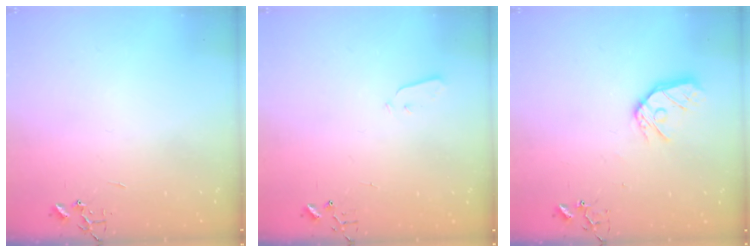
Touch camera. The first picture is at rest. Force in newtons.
{"total": 2.5, "press": 2.5, "slide": 0.4}
{"total": 11.3, "press": 11.2, "slide": 1.3}